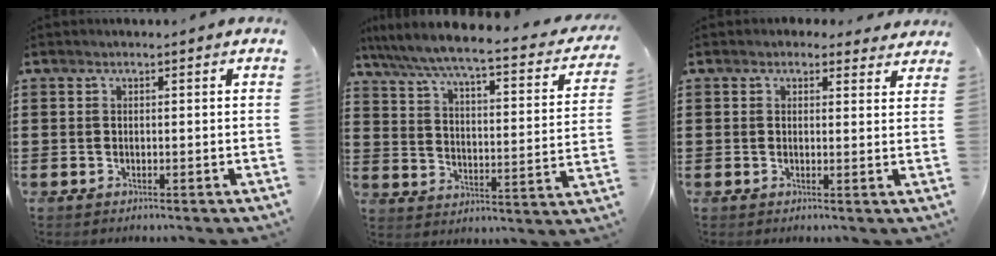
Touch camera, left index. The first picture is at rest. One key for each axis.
{"total": 5.5, "fx": 4.7, "fy": 0.1, "fz": 2.8, "tx": -0.077, "ty": -0.041, "tz": 0.073}
{"total": 2.0, "fx": 1.8, "fy": 0.8, "fz": 0.3, "tx": -0.005, "ty": -0.002, "tz": 0.032}